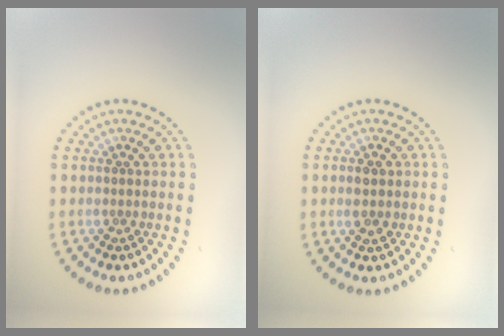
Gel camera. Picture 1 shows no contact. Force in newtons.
{"total": 1.4, "press": 1.4, "slide": 0.1}